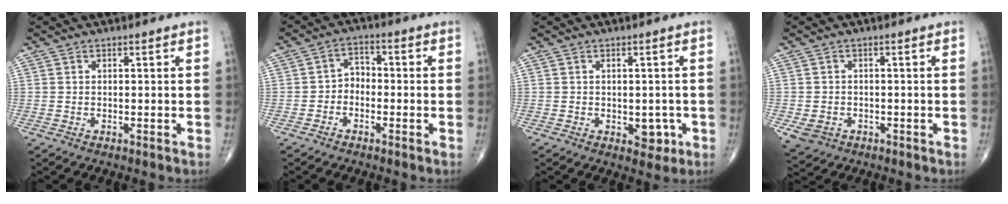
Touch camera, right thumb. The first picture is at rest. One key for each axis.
{"total": 3.6, "fx": -1.3, "fy": 2.7, "fz": 1.9, "tx": -0.011, "ty": 0.024, "tz": -0.036}
{"total": 3.6, "fx": -0.9, "fy": 2.4, "fz": 2.5, "tx": -0.005, "ty": 0.002, "tz": -0.007}
{"total": 4.0, "fx": -1.5, "fy": 3.3, "fz": 1.6, "tx": -0.030, "ty": 0.003, "tz": -0.017}